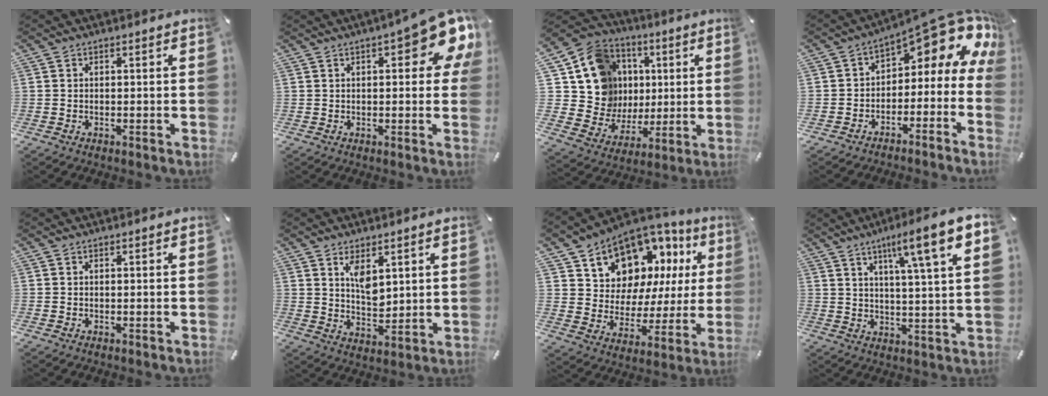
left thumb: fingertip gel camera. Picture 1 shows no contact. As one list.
[{"total": 12.1, "force": [4.9, 3.9, 10.3], "torque": [-0.139, -0.024, 0.080]}, {"total": 16.8, "force": [4.5, 15.4, 5.0], "torque": [-0.088, -0.030, 0.110]}, {"total": 10.9, "force": [6.5, 4.7, 7.4], "torque": [-0.091, -0.062, 0.099]}, {"total": 0.0}, {"total": 6.7, "force": [3.7, 3.8, 4.1], "torque": [-0.060, -0.023, 0.063]}, {"total": 12.0, "force": [8.7, 7.9, 2.4], "torque": [-0.056, -0.087, 0.160]}, {"total": 11.6, "force": [6.2, 0.8, 9.8], "torque": [-0.150, -0.032, 0.093]}]